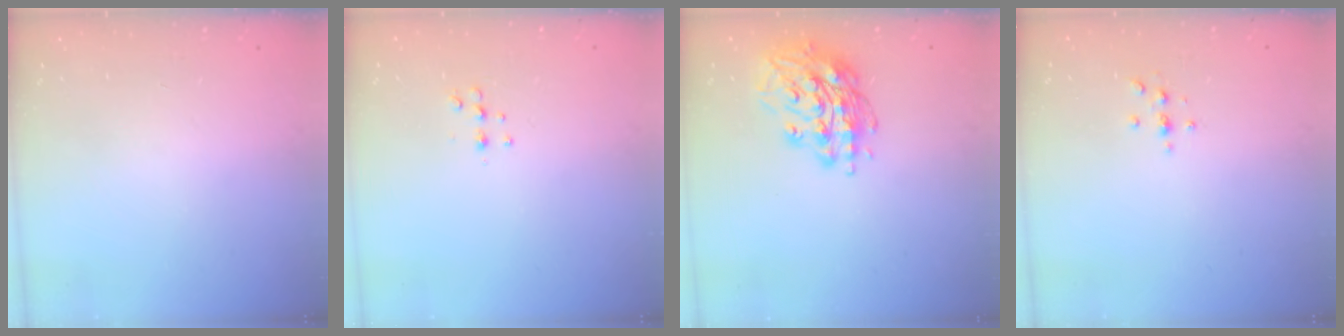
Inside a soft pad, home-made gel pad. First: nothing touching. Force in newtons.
{"total": 5.3, "press": 5.2, "slide": 0.8}
{"total": 15.3, "press": 15.3, "slide": 0.8}
{"total": 2.2, "press": 2.1, "slide": 0.2}